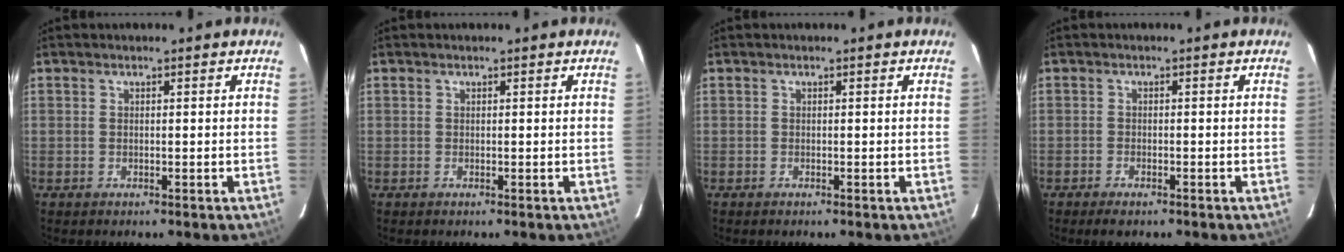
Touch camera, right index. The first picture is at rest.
{"total": 0.0}
{"total": 0.0}
{"total": 2.3, "force": [-1.8, 0.6, 1.3], "torque": [-0.035, -0.005, -0.035]}